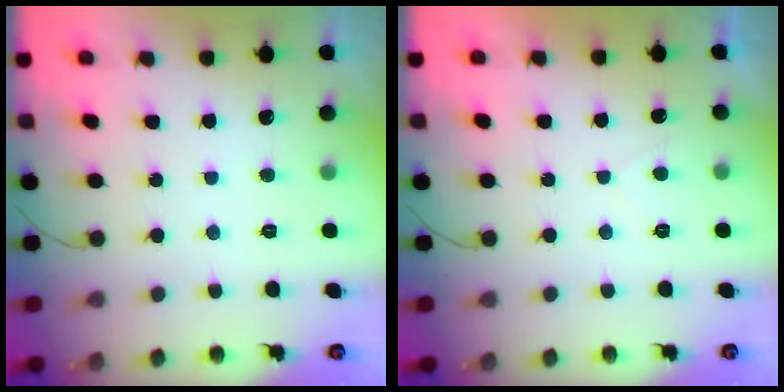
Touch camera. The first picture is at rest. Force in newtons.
{"total": 1.0, "press": 0.8, "slide": 0.6}